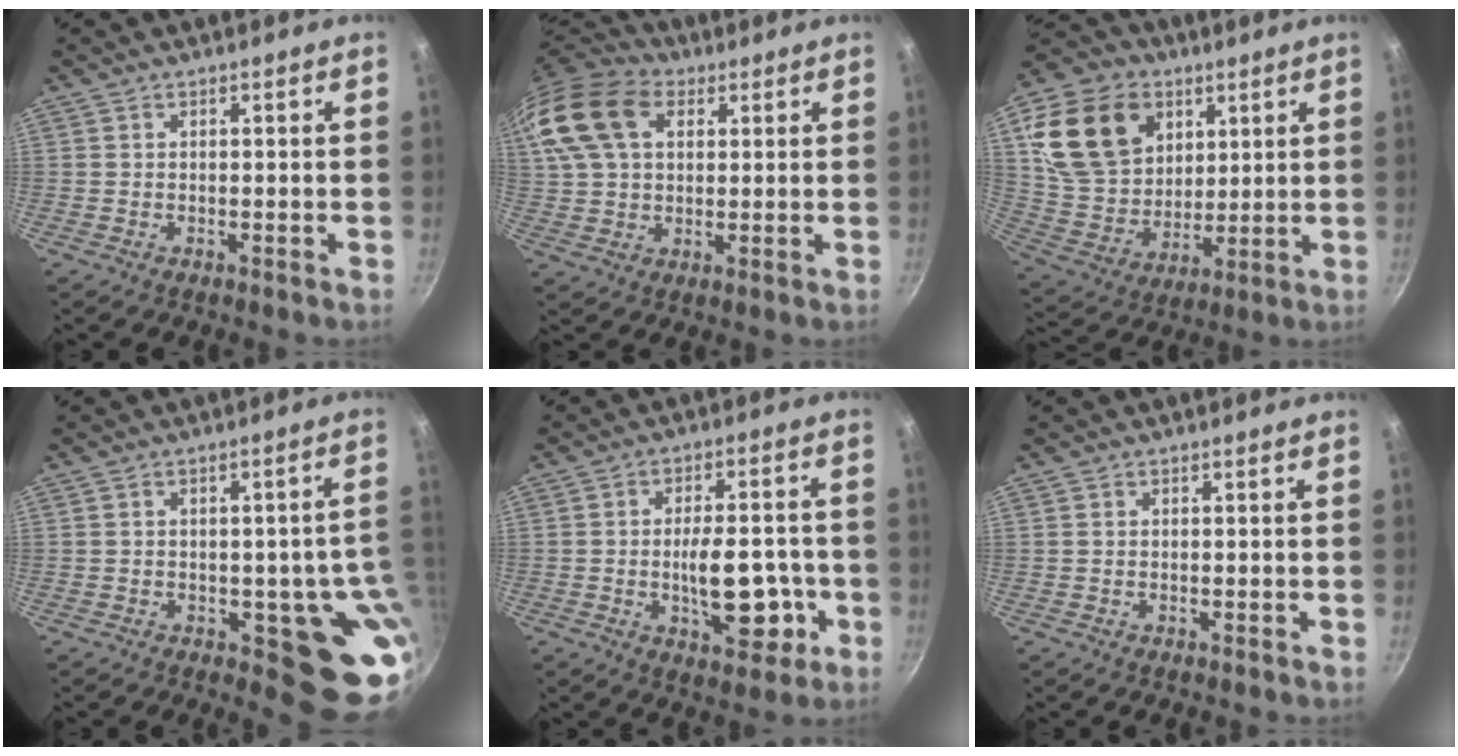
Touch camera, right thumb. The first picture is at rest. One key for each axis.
{"total": 20.4, "fx": 7.2, "fy": 14.1, "fz": 12.9, "tx": -0.278, "ty": 0.022, "tz": 0.122}
{"total": 20.2, "fx": 7.7, "fy": 15.3, "fz": 10.7, "tx": -0.170, "ty": -0.019, "tz": 0.152}
{"total": 11.3, "fx": -2.4, "fy": 5.3, "fz": 9.7, "tx": -0.056, "ty": 0.002, "tz": -0.030}
{"total": 12.5, "fx": -2.9, "fy": 6.2, "fz": 10.4, "tx": -0.120, "ty": 0.016, "tz": -0.034}
{"total": 0.0}